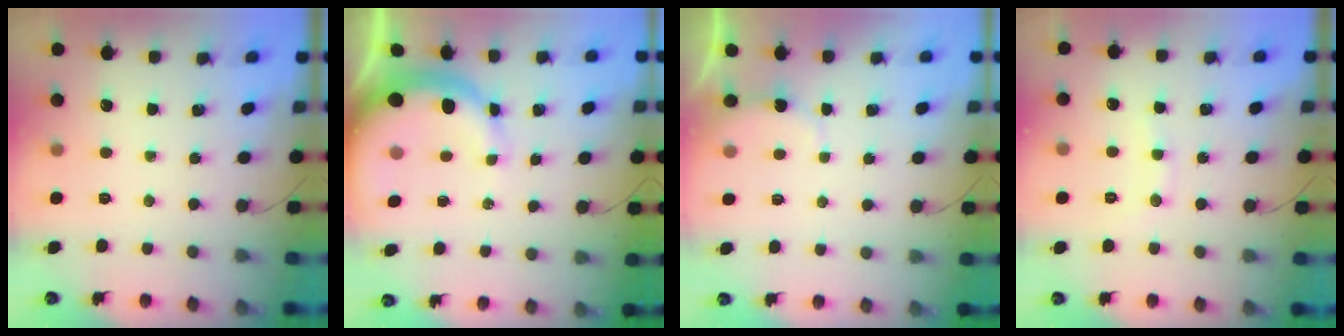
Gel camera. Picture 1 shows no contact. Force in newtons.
{"total": 11.9, "press": 11.7, "slide": 2.3}
{"total": 5.1, "press": 5.0, "slide": 0.8}
{"total": 5.9, "press": 5.7, "slide": 1.6}